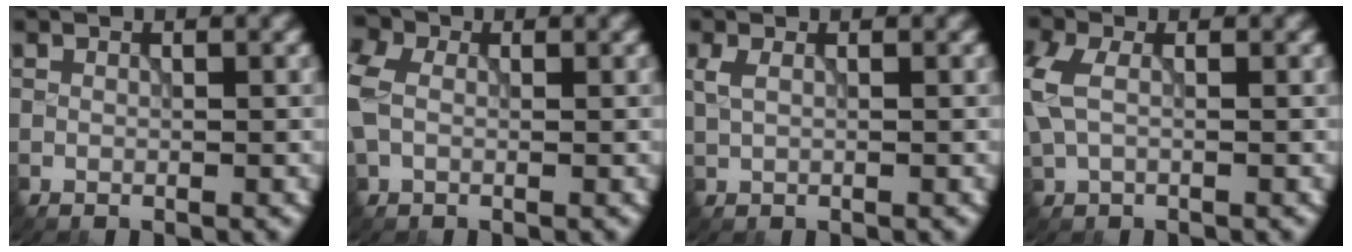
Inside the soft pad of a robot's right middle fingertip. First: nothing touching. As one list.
[{"total": 5.3, "force": [0.3, 3.9, 3.5], "torque": [-0.090, 0.005, 0.000]}, {"total": 1.6, "force": [0.4, 0.8, 1.3], "torque": [-0.031, 0.001, 0.013]}, {"total": 4.2, "force": [-0.1, 2.6, 3.3], "torque": [-0.092, 0.005, -0.006]}]